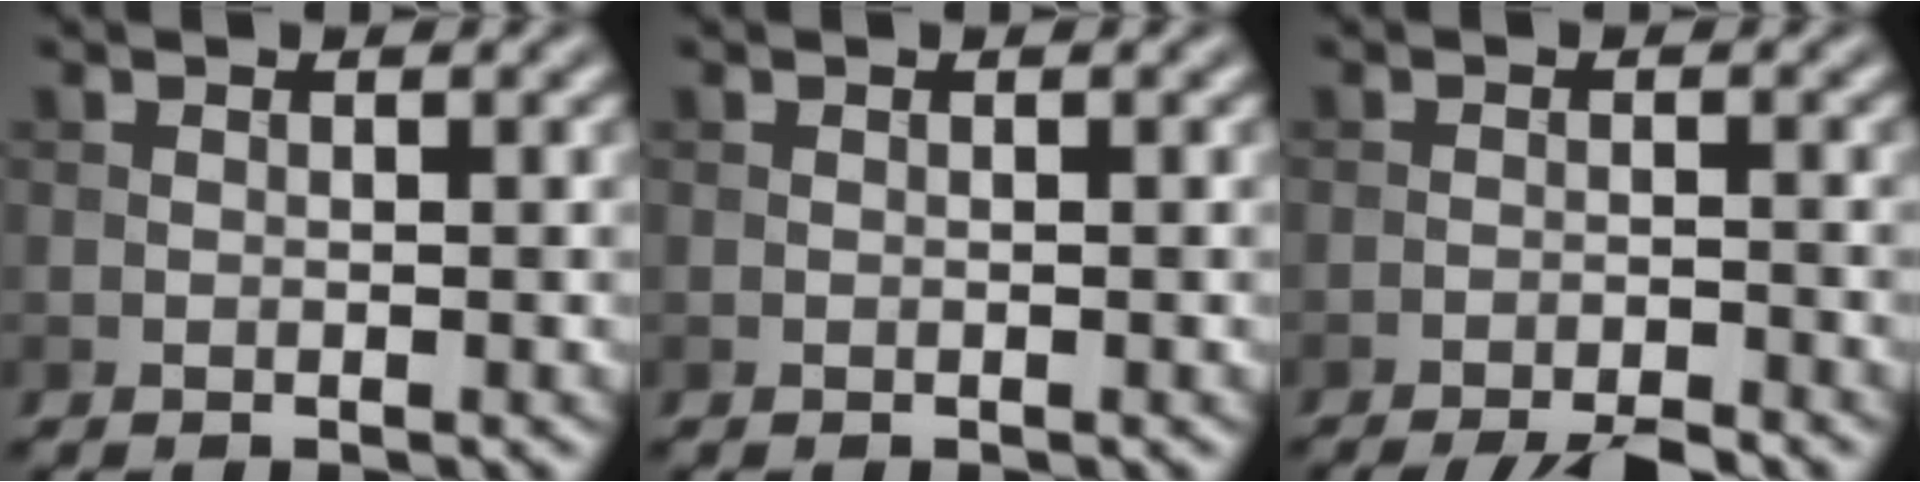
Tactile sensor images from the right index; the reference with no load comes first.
{"total": 0.0}
{"total": 5.4, "force": [-4.7, 0.7, 2.7], "torque": [-0.045, -0.012, -0.075]}